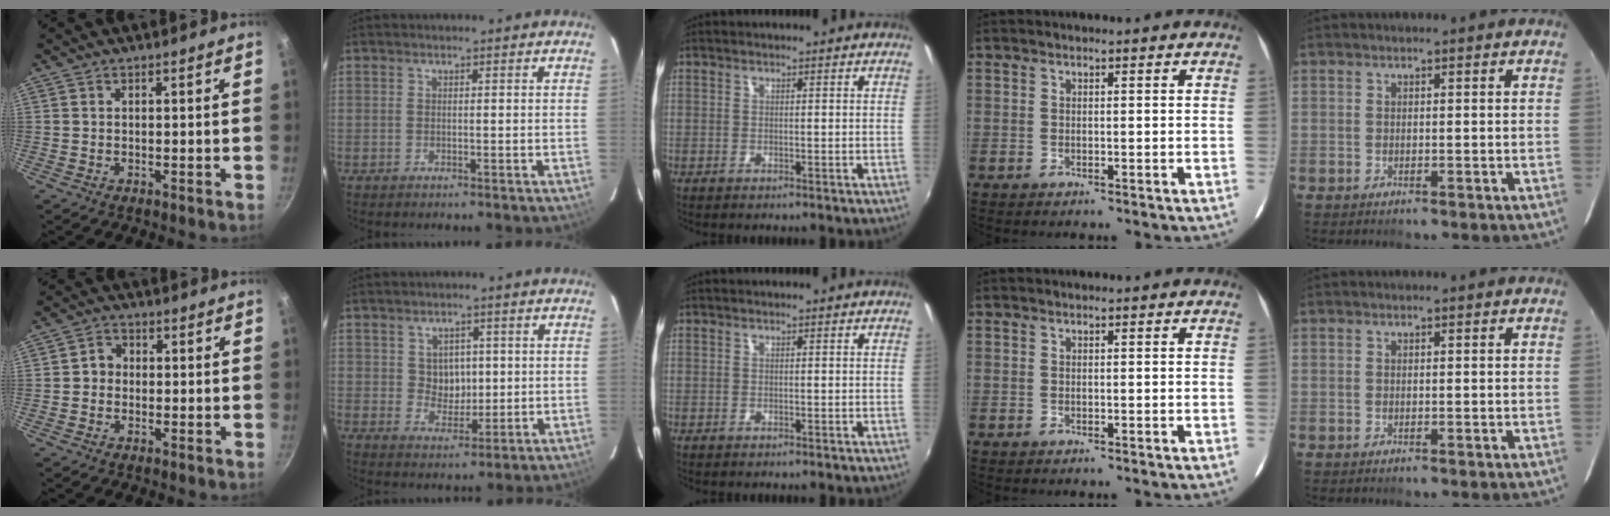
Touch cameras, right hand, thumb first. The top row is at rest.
{"thumb": {"total": 3.3, "force": [-0.2, 2.9, 1.5], "torque": [-0.008, 0.011, -0.010]}, "index": {"total": 5.5, "force": [1.0, 4.9, 2.4], "torque": [-0.038, 0.008, 0.024]}}